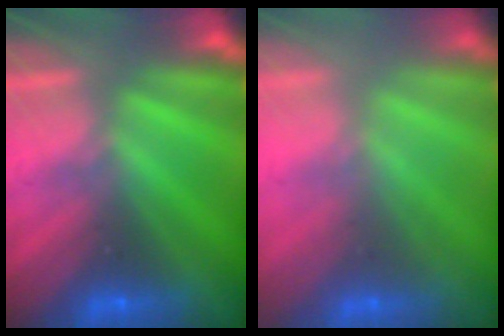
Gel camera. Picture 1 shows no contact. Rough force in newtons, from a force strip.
{"total": 2.7}